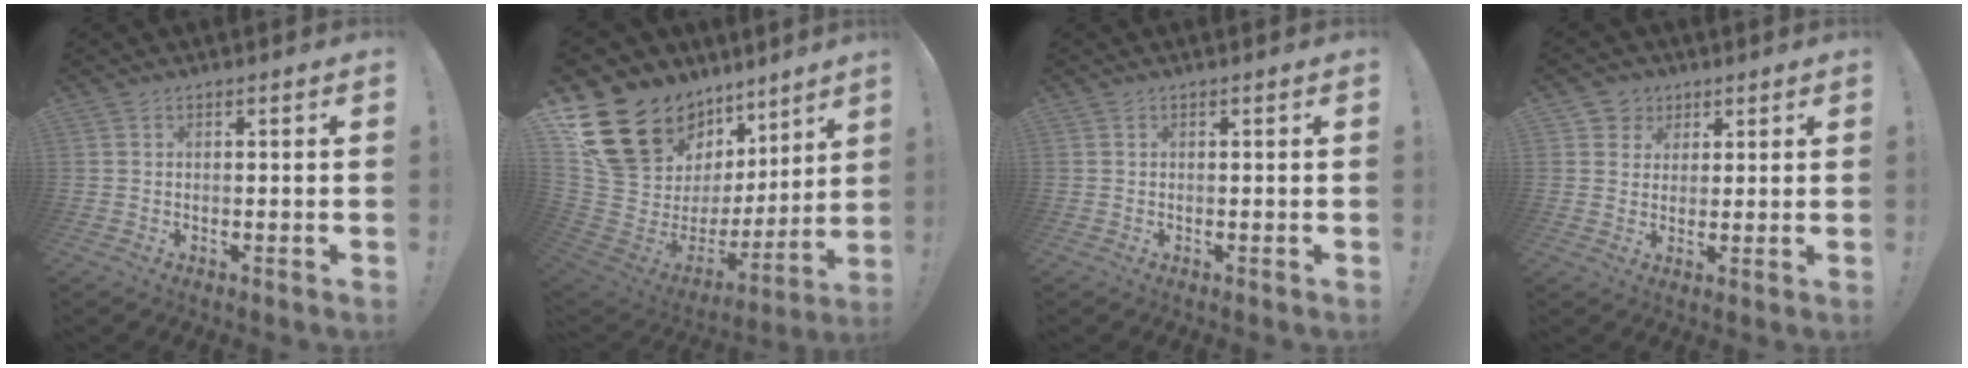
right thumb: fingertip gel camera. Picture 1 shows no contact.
{"total": 22.3, "force": [14.1, 12.8, 11.6], "torque": [-0.159, -0.118, 0.312]}
{"total": 0.0}
{"total": 5.1, "force": [2.1, 4.6, 0.5], "torque": [-0.005, -0.011, 0.039]}